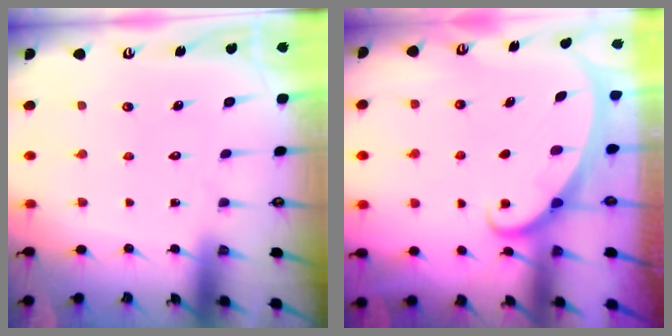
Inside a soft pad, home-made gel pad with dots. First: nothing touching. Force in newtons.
{"total": 2.2, "press": 2.2, "slide": 0.1}